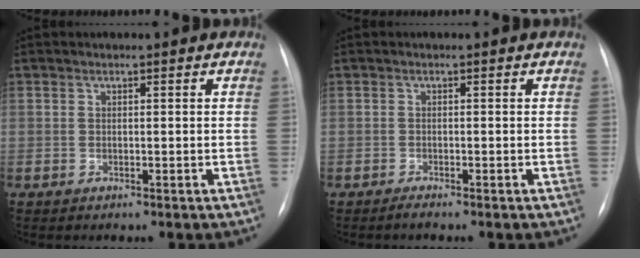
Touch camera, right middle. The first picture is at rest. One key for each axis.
{"total": 0.7, "fx": -0.6, "fy": -0.2, "fz": 0.3, "tx": -0.010, "ty": -0.005, "tz": -0.009}